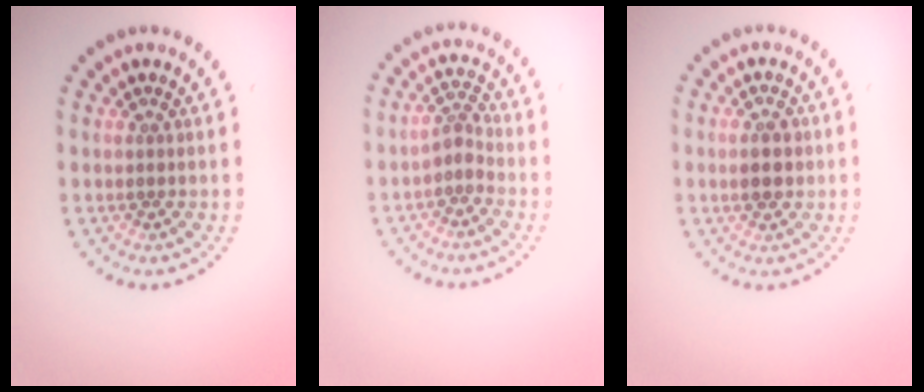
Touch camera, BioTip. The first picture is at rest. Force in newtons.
{"total": 2.0, "press": 1.5, "slide": 1.3}
{"total": 2.3, "press": 2.3, "slide": 0.2}